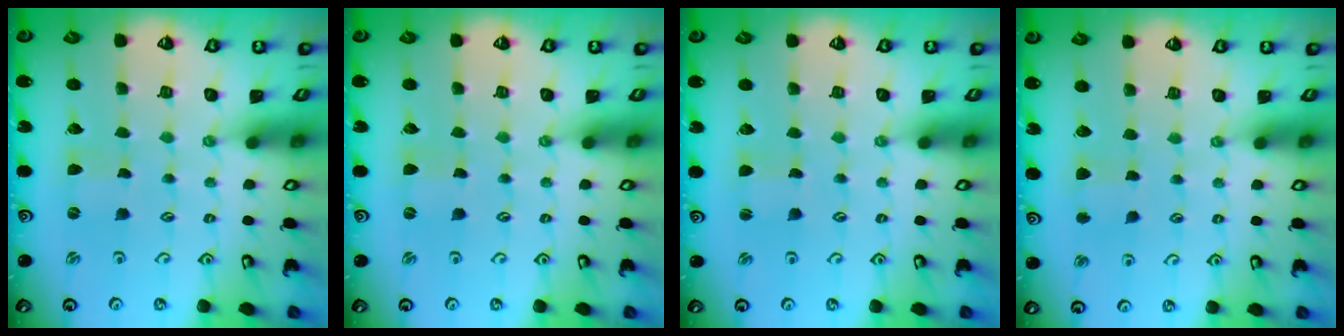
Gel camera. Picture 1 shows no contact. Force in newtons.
{"total": 0.0}
{"total": 0.7, "press": 0.7, "slide": 0.0}
{"total": 2.6, "press": 2.5, "slide": 0.6}